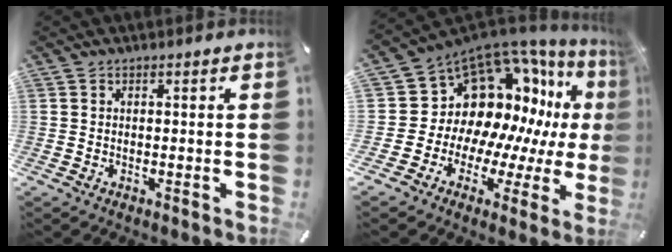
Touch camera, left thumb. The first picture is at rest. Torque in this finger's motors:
{"motor_torque": [1.81, 3.20, 1.09, 0.82, 0.01]}